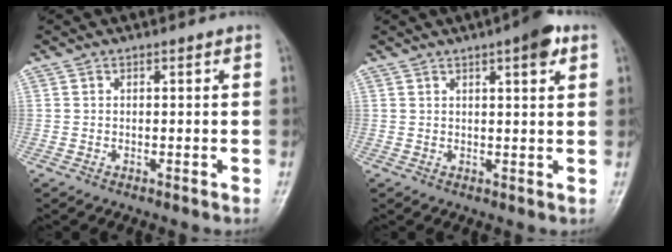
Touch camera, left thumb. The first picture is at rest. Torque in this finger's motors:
{"motor_torque": [0.87, 0.51, 0.39, -0.47, 0.01]}